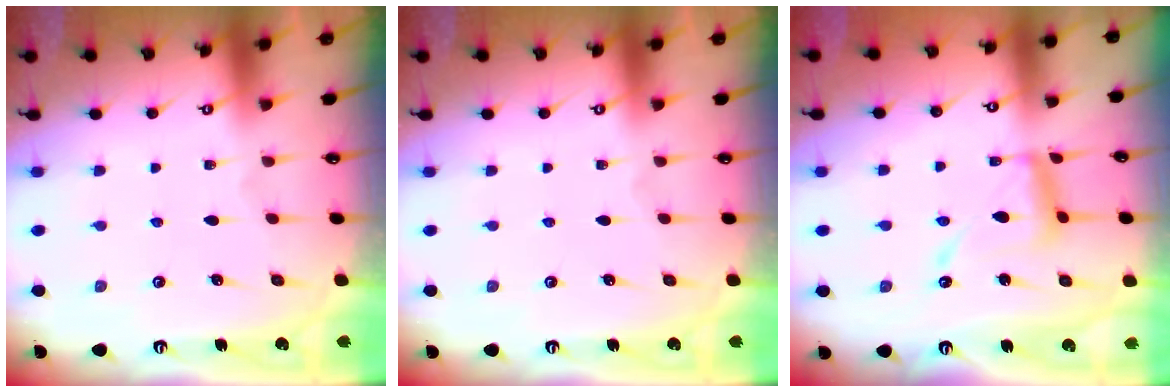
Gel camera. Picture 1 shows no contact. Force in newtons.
{"total": 0.0}
{"total": 11.8, "press": 11.8, "slide": 1.0}